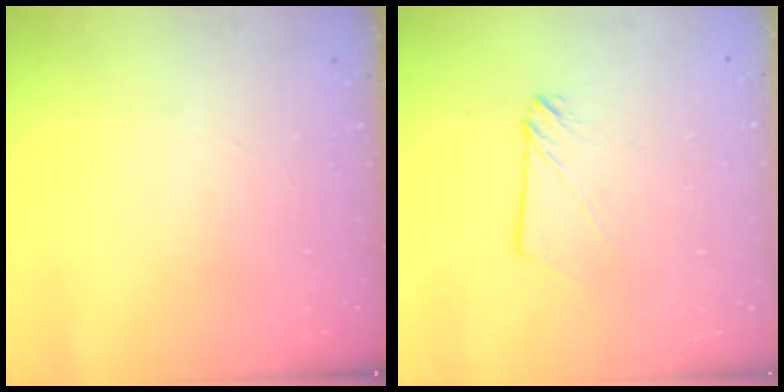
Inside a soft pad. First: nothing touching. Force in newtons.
{"total": 2.9, "press": 2.9, "slide": 0.4}